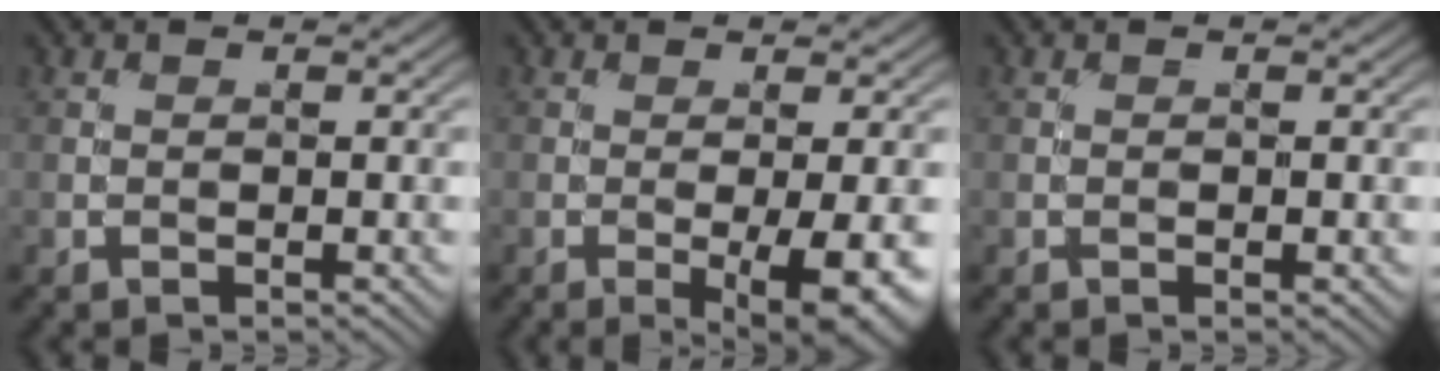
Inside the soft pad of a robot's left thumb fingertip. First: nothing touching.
{"total": 6.3, "force": [-2.0, 1.5, 5.8], "torque": [-0.090, -0.008, -0.019]}
{"total": 0.7, "force": [-0.2, 0.2, 0.7], "torque": [-0.011, 0.001, -0.004]}